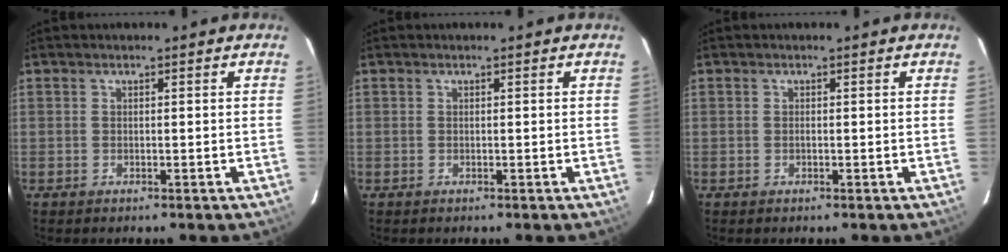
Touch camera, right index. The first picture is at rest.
{"total": 0.0}
{"total": 0.0}